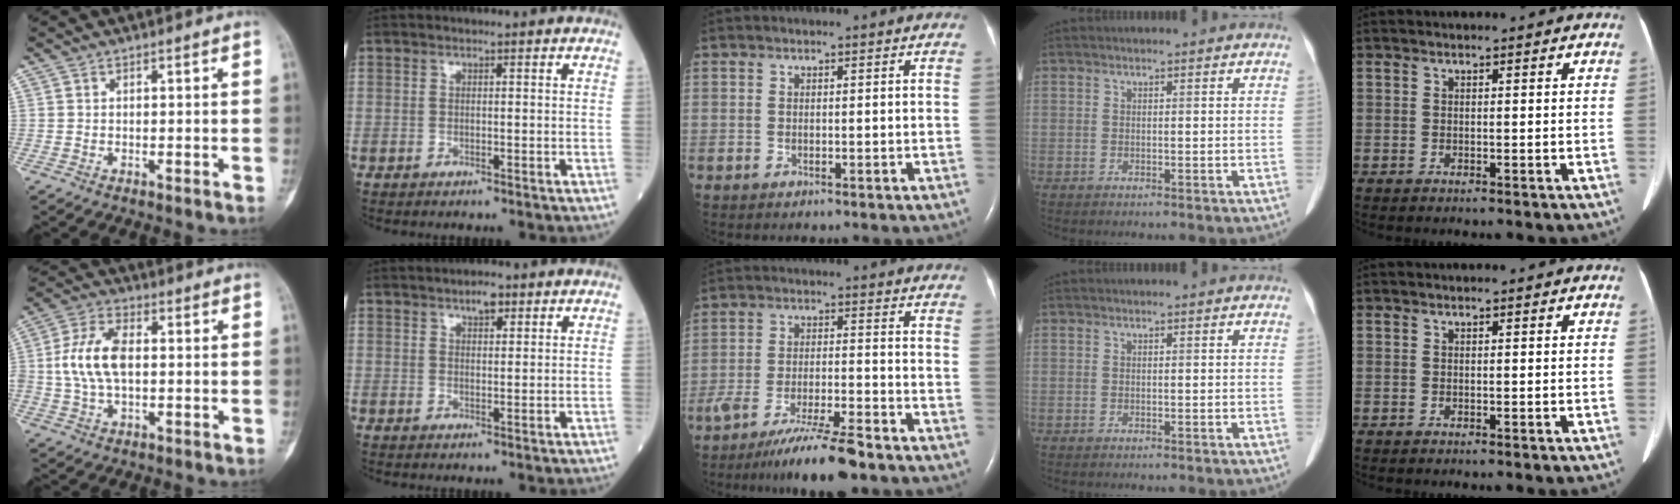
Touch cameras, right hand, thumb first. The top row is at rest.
{"thumb": {"total": 10.5, "force": [0.2, 5.9, 8.6], "torque": [-0.173, 0.018, 0.000]}, "index": {"total": 2.5, "force": [1.6, 1.0, 1.7], "torque": [-0.028, 0.002, 0.025]}, "middle": {"total": 10.1, "force": [-7.9, 0.5, 6.3], "torque": [-0.102, -0.025, -0.133]}}